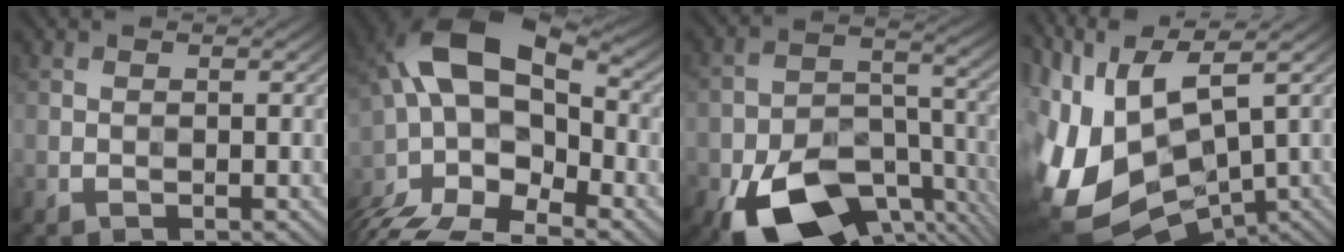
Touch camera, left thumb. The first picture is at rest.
{"total": 17.3, "force": [-5.5, 9.8, 13.1], "torque": [-0.276, -0.012, -0.082]}
{"total": 16.5, "force": [-9.5, 8.7, 10.4], "torque": [-0.196, -0.035, -0.155]}
{"total": 15.7, "force": [-0.2, 8.0, 13.5], "torque": [-0.311, -0.031, 0.024]}